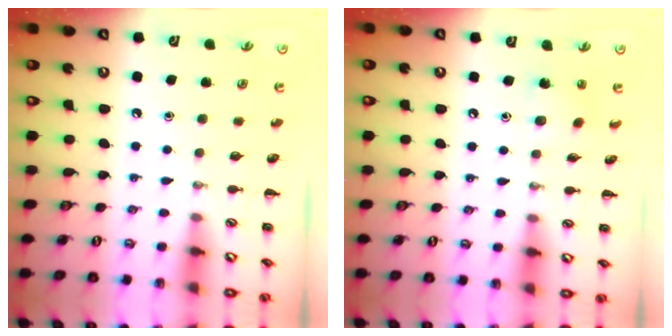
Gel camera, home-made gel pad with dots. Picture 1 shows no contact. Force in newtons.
{"total": 3.1, "press": 3.0, "slide": 0.7}